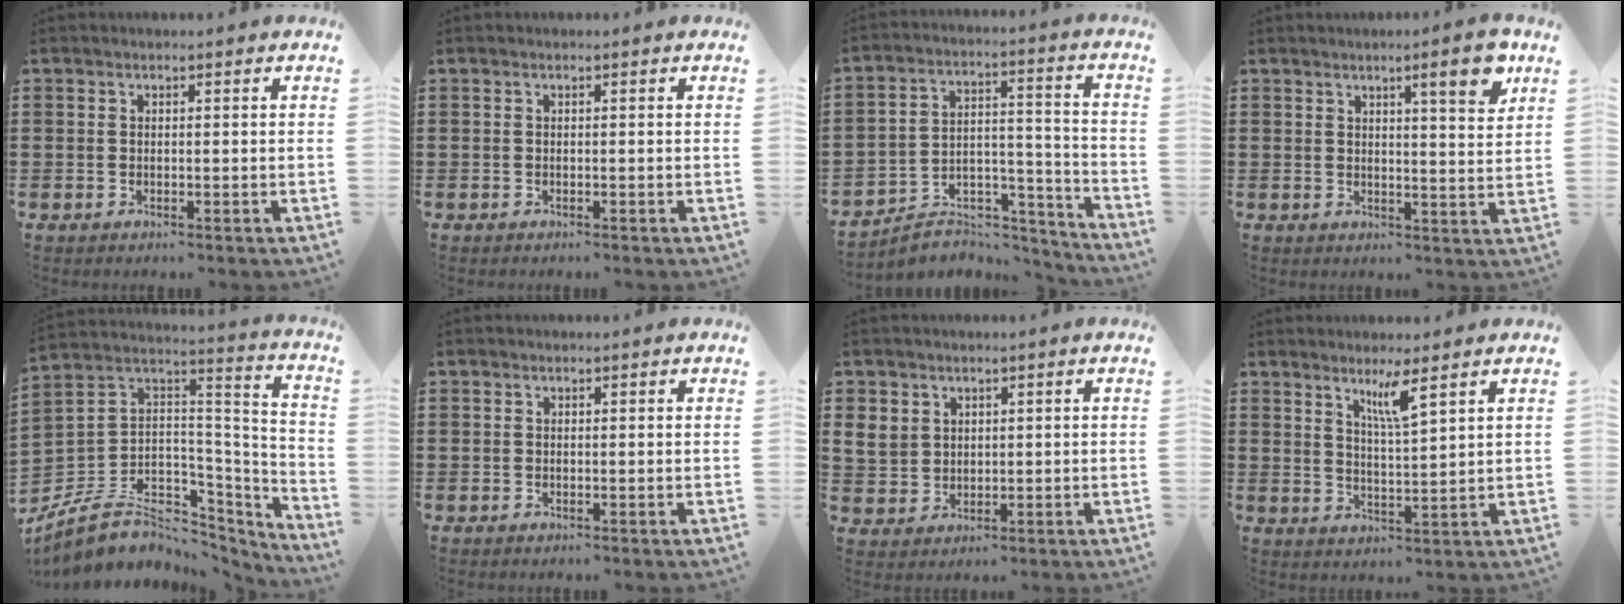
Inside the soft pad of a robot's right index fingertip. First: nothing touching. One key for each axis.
{"total": 0.0}
{"total": 4.9, "fx": -4.3, "fy": 2.3, "fz": 1.0, "tx": -0.020, "ty": 0.006, "tz": -0.085}
{"total": 6.8, "fx": 4.2, "fy": 0.7, "fz": 5.3, "tx": -0.080, "ty": -0.010, "tz": 0.063}
{"total": 8.9, "fx": -3.9, "fy": 6.4, "fz": 4.8, "tx": -0.113, "ty": -0.004, "tz": -0.065}
{"total": 0.5, "fx": 0.3, "fy": 0.4, "fz": 0.0, "tx": -0.001, "ty": 0.003, "tz": 0.006}
{"total": 4.0, "fx": 2.0, "fy": 3.4, "fz": 0.9, "tx": -0.033, "ty": 0.014, "tz": 0.037}
{"total": 4.5, "fx": 3.1, "fy": 0.0, "fz": 3.2, "tx": -0.065, "ty": -0.002, "tz": 0.051}